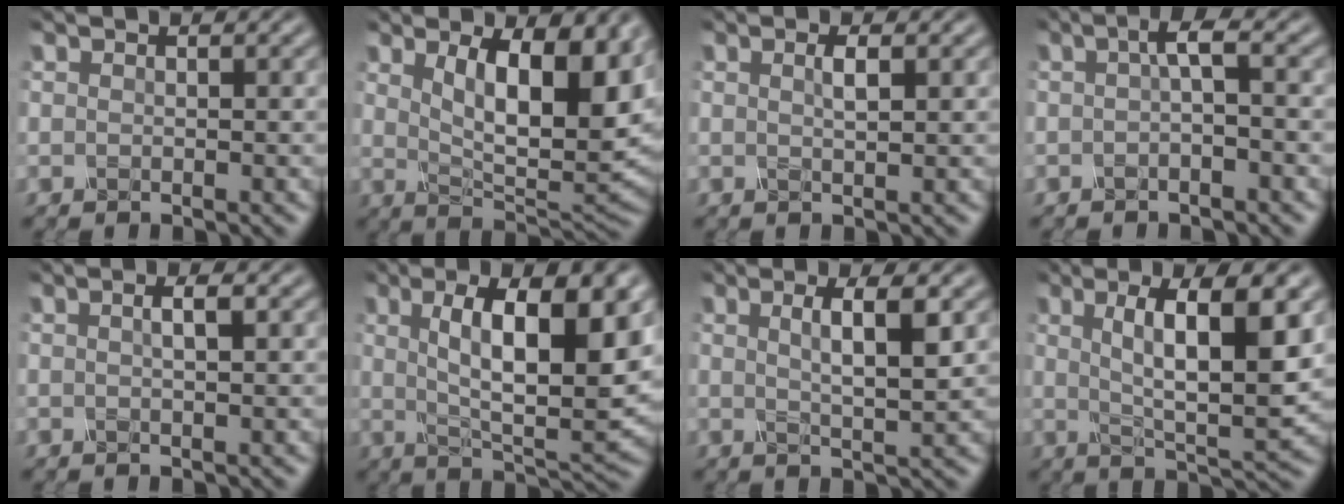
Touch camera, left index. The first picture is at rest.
{"total": 9.5, "force": [3.0, 3.3, 8.4], "torque": [-0.132, -0.010, 0.058]}
{"total": 1.3, "force": [0.1, 0.2, 1.2], "torque": [-0.022, 0.002, 0.005]}
{"total": 1.9, "force": [-0.4, 0.2, 1.8], "torque": [-0.036, 0.006, -0.004]}
{"total": 1.6, "force": [0.2, 0.4, 1.6], "torque": [-0.014, 0.001, 0.001]}
{"total": 11.0, "force": [2.1, 3.7, 10.1], "torque": [-0.152, -0.002, 0.041]}
{"total": 3.8, "force": [0.8, 0.7, 3.7], "torque": [-0.062, -0.001, 0.019]}
{"total": 8.6, "force": [1.9, 2.3, 8.0], "torque": [-0.122, -0.004, 0.041]}